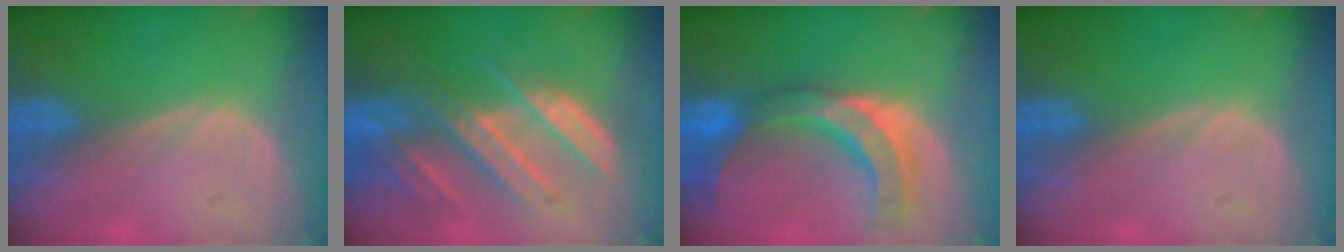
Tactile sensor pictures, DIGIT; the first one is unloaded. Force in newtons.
{"total": 9.2, "press": 8.2, "slide": 4.1}
{"total": 10.6, "press": 9.3, "slide": 5.1}
{"total": 0.0}